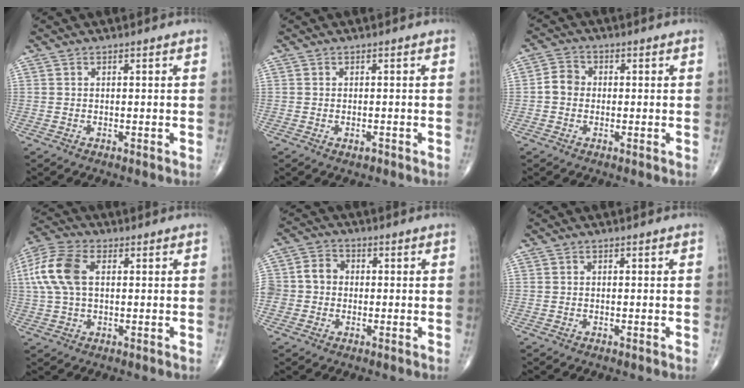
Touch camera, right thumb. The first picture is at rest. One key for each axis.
{"total": 1.2, "fx": -0.6, "fy": 0.7, "fz": 0.8, "tx": -0.013, "ty": 0.003, "tz": -0.007}
{"total": 4.0, "fx": -0.4, "fy": 3.4, "fz": 1.9, "tx": -0.024, "ty": 0.013, "tz": -0.016}
{"total": 11.5, "fx": 2.1, "fy": 6.7, "fz": 9.1, "tx": -0.212, "ty": 0.020, "tz": 0.038}
{"total": 7.7, "fx": -0.3, "fy": 6.8, "fz": 3.6, "tx": -0.055, "ty": 0.028, "tz": -0.011}
{"total": 0.0}